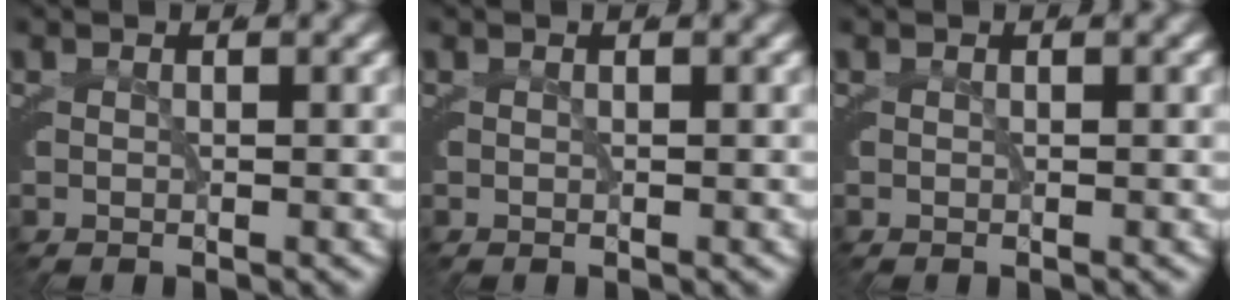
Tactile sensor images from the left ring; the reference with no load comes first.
{"total": 0.0}
{"total": 0.0}